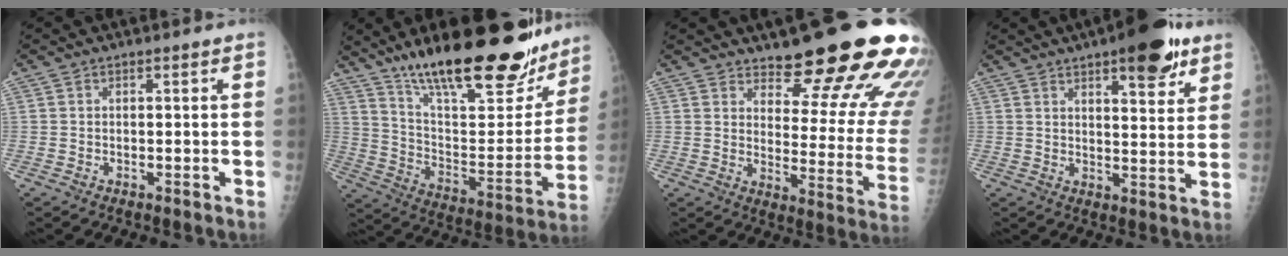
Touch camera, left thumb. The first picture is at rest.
{"total": 30.3, "force": [22.0, 9.4, 18.6], "torque": [-0.250, -0.083, 0.342]}
{"total": 21.7, "force": [16.4, 5.7, 12.9], "torque": [-0.129, -0.114, 0.210]}
{"total": 13.2, "force": [7.9, 4.5, 9.6], "torque": [-0.098, -0.033, 0.107]}